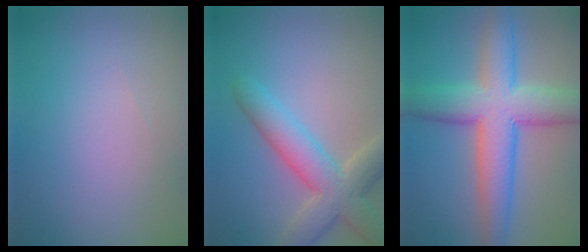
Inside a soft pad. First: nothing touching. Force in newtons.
{"total": 6.1, "press": 6.1, "slide": 0.4}
{"total": 9.5, "press": 9.5, "slide": 0.2}